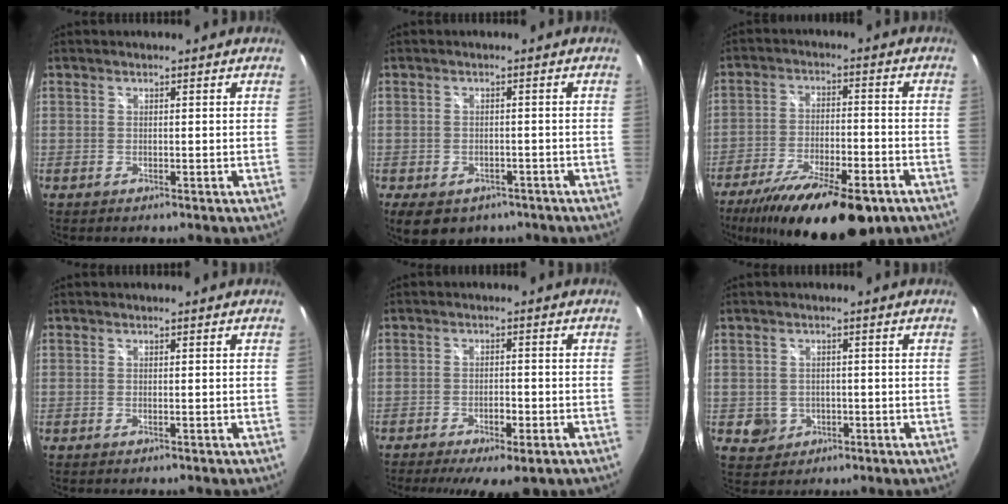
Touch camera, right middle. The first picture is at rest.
{"total": 9.3, "force": [-5.8, 5.7, 4.5], "torque": [-0.092, -0.017, -0.072]}
{"total": 20.2, "force": [-14.0, 6.1, 13.1], "torque": [-0.241, -0.041, -0.218]}
{"total": 0.6, "force": [-0.5, 0.0, 0.3], "torque": [-0.001, 0.003, -0.008]}
{"total": 9.2, "force": [-6.1, 3.0, 6.1], "torque": [-0.129, -0.022, -0.091]}
{"total": 4.0, "force": [-0.9, 3.8, 0.9], "torque": [-0.024, 0.002, -0.005]}